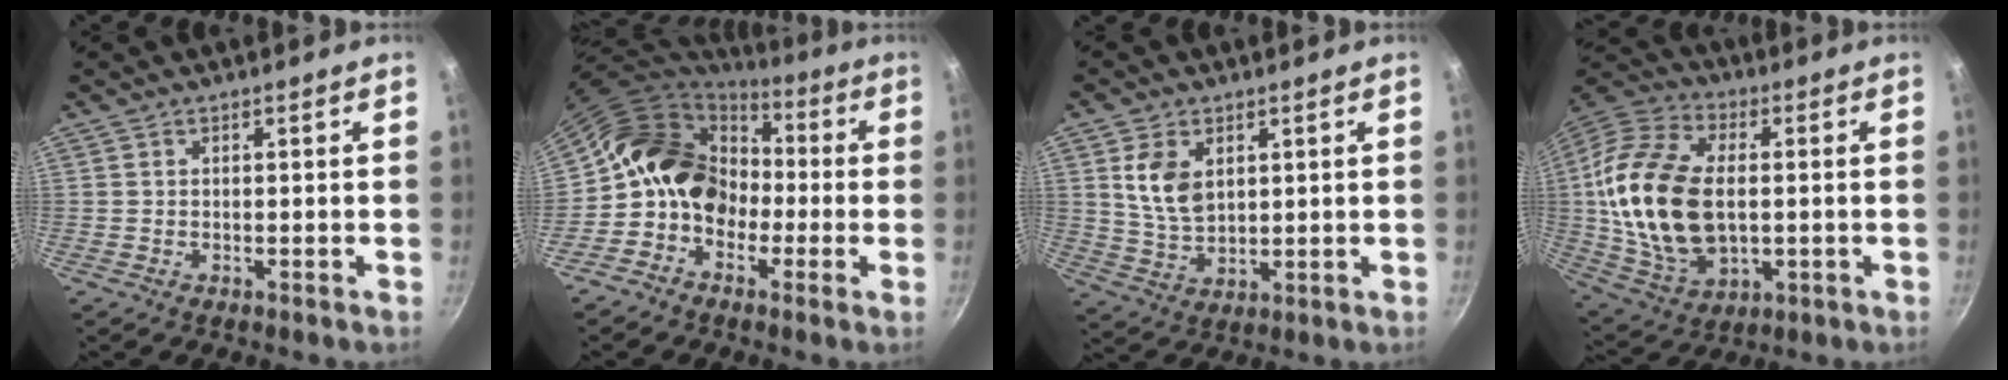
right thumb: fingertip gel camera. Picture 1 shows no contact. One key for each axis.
{"total": 14.6, "fx": -0.6, "fy": 12.3, "fz": 7.9, "tx": -0.090, "ty": 0.045, "tz": -0.027}
{"total": 8.1, "fx": 2.7, "fy": 5.2, "fz": 5.7, "tx": -0.098, "ty": -0.020, "tz": 0.059}
{"total": 22.7, "fx": 0.5, "fy": 14.1, "fz": 17.8, "tx": -0.336, "ty": 0.010, "tz": 0.013}